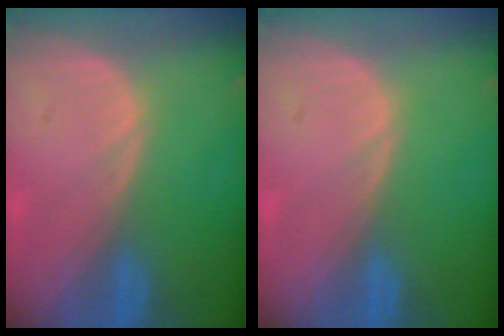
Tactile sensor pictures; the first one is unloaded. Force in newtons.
{"total": 0.0}